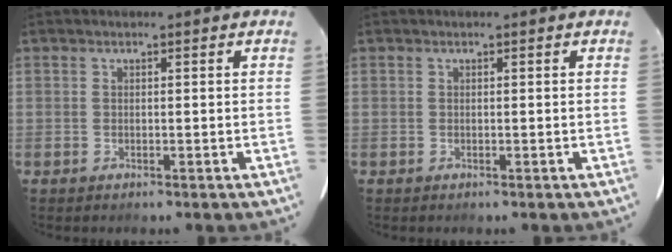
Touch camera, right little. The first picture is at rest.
{"total": 0.0}